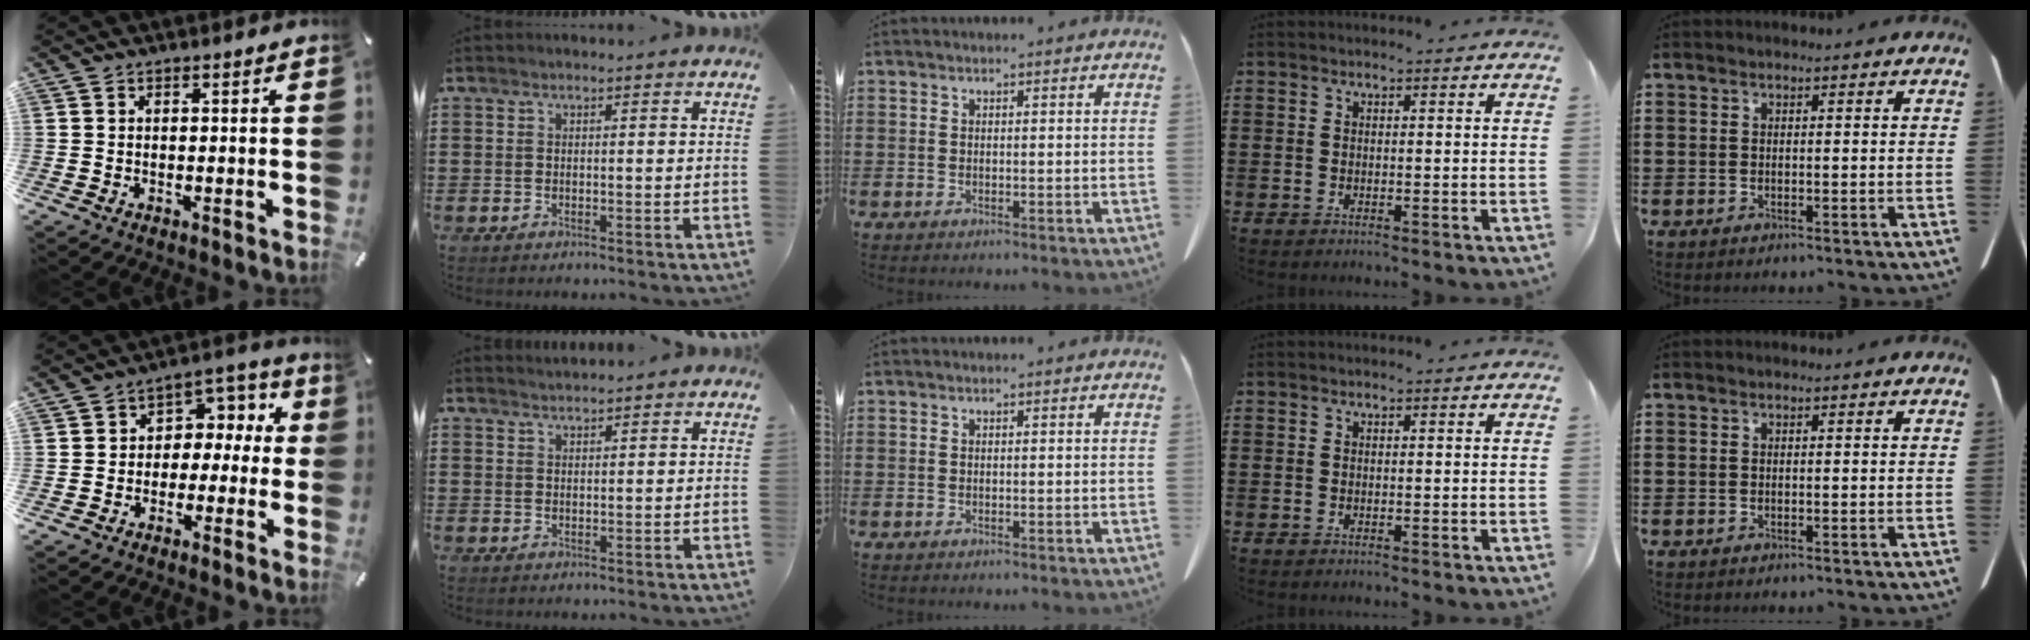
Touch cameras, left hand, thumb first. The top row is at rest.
{"thumb": {"total": 6.5, "force": [-0.9, 6.1, 2.2], "torque": [-0.027, 0.011, -0.022]}, "index": {"total": 1.2, "force": [1.1, 0.3, -0.1], "torque": [0.000, 0.002, 0.023]}}